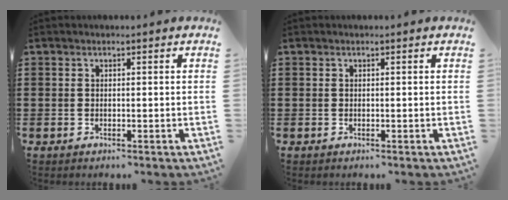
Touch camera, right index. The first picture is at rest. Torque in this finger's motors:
{"motor_torque": [1.13, 1.01, 0.00, 0.00]}